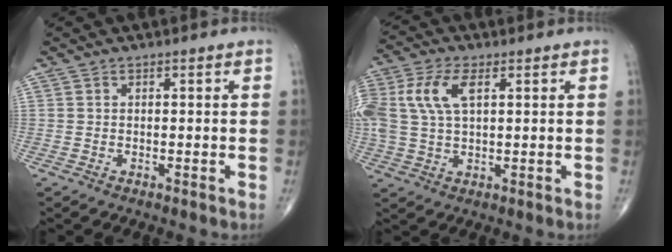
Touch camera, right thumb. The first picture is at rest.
{"total": 10.9, "force": [3.2, 5.7, 8.8], "torque": [-0.213, 0.013, 0.063]}